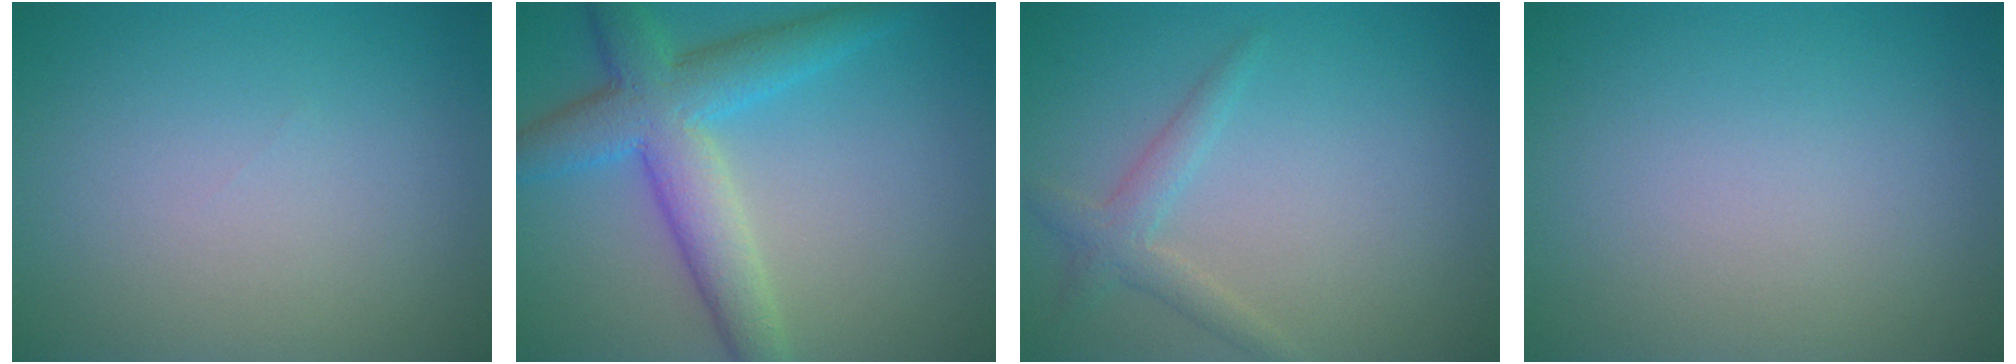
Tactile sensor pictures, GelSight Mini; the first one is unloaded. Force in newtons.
{"total": 6.5, "press": 6.5, "slide": 0.1}
{"total": 1.9, "press": 1.9, "slide": 0.0}
{"total": 0.0}